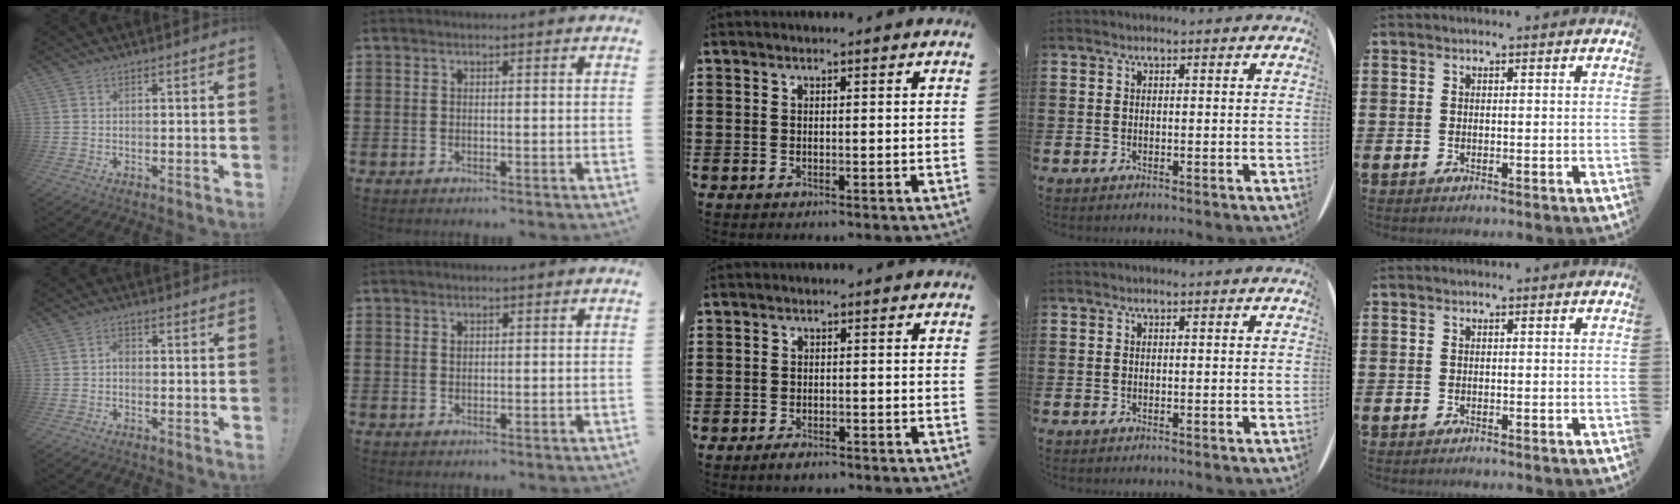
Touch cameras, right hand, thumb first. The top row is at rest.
{"thumb": {"total": 1.8, "force": [-0.7, 1.2, 1.1], "torque": [-0.013, 0.004, -0.015]}, "index": {"total": 0.7, "force": [0.3, 0.5, 0.3], "torque": [-0.009, 0.002, 0.007]}, "middle": {"total": 1.5, "force": [-1.3, 0.6, 0.5], "torque": [-0.012, 0.000, -0.025]}}